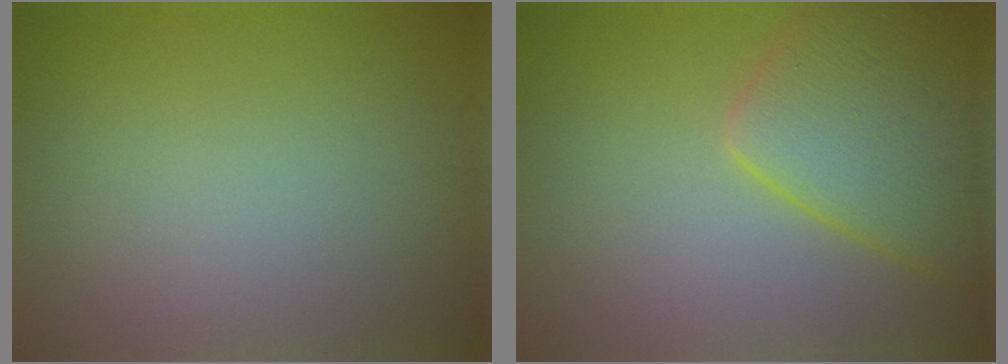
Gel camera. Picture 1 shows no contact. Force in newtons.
{"total": 7.8, "press": 7.8, "slide": 0.5}